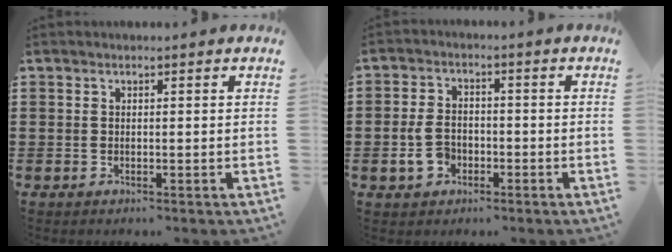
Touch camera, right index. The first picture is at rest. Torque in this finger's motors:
{"motor_torque": [0.40, 0.45, 0.13, 0.10]}